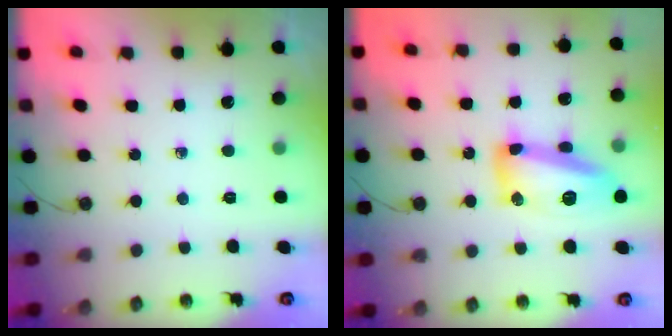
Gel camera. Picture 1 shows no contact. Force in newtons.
{"total": 14.7, "press": 14.6, "slide": 1.0}